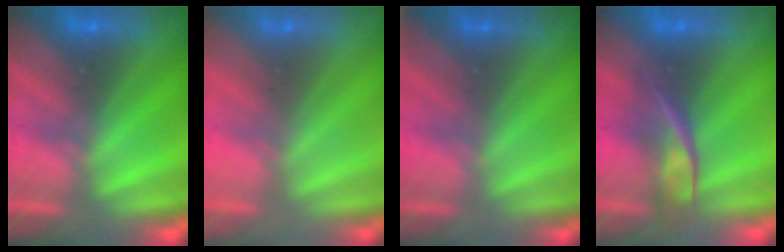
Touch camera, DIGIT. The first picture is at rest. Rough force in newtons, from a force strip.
{"total": 2.9}
{"total": 2.5}
{"total": 2.4}